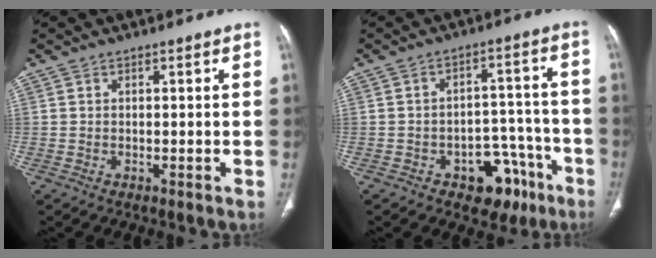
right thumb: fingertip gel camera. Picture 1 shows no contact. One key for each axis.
{"total": 10.7, "fx": -6.0, "fy": 6.7, "fz": 5.8, "tx": -0.032, "ty": 0.050, "tz": -0.075}